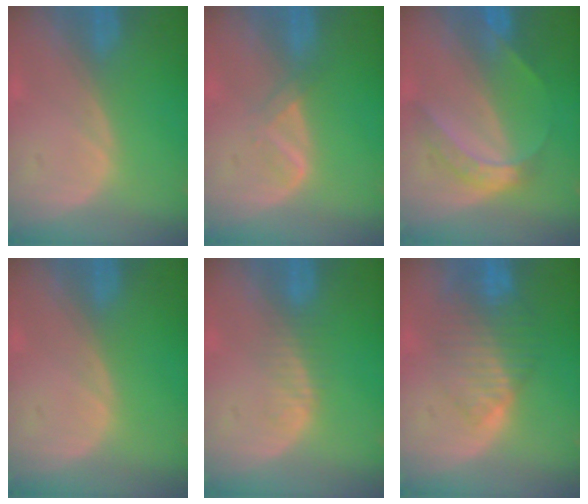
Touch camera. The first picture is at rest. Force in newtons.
{"total": 2.1, "press": 2.1, "slide": 0.2}
{"total": 6.2, "press": 5.2, "slide": 3.3}
{"total": 0.0}
{"total": 2.3, "press": 2.3, "slide": 0.3}
{"total": 8.4, "press": 7.2, "slide": 4.3}